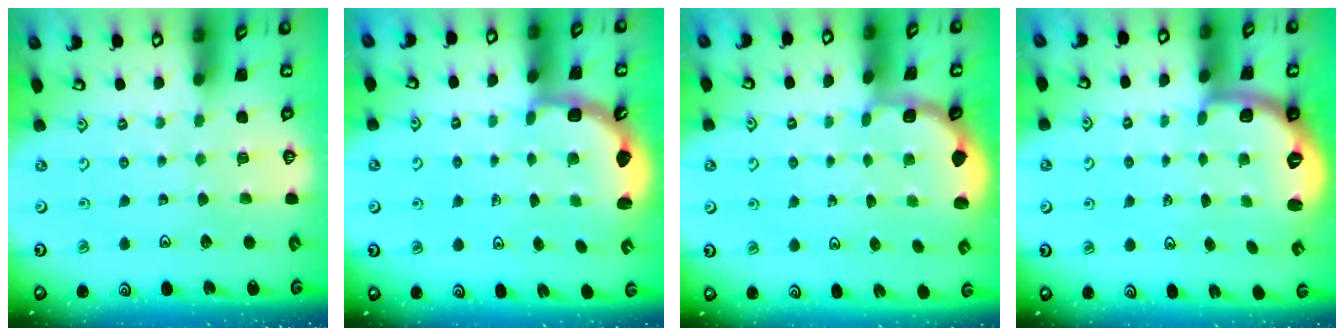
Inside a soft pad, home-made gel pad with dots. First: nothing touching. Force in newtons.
{"total": 3.1, "press": 2.5, "slide": 1.9}
{"total": 2.0, "press": 1.8, "slide": 0.7}
{"total": 2.7, "press": 1.8, "slide": 2.0}